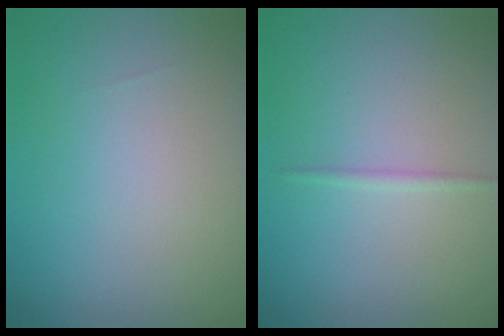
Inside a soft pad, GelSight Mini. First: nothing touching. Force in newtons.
{"total": 0.7, "press": 0.7, "slide": 0.0}